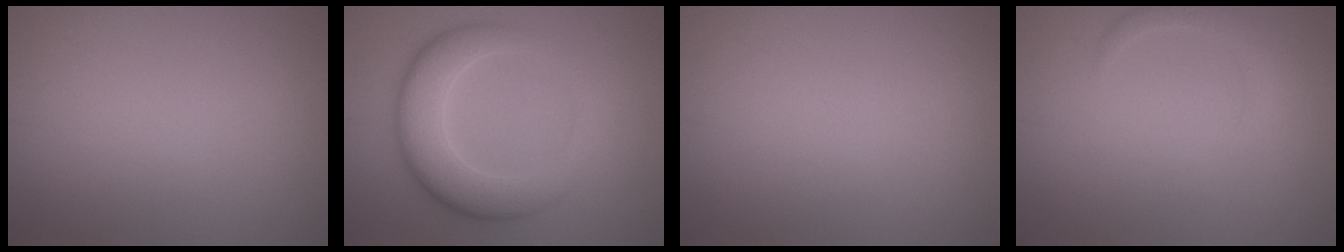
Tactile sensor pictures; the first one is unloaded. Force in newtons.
{"total": 6.5, "press": 6.5, "slide": 0.2}
{"total": 0.0}
{"total": 1.5, "press": 1.5, "slide": 0.1}